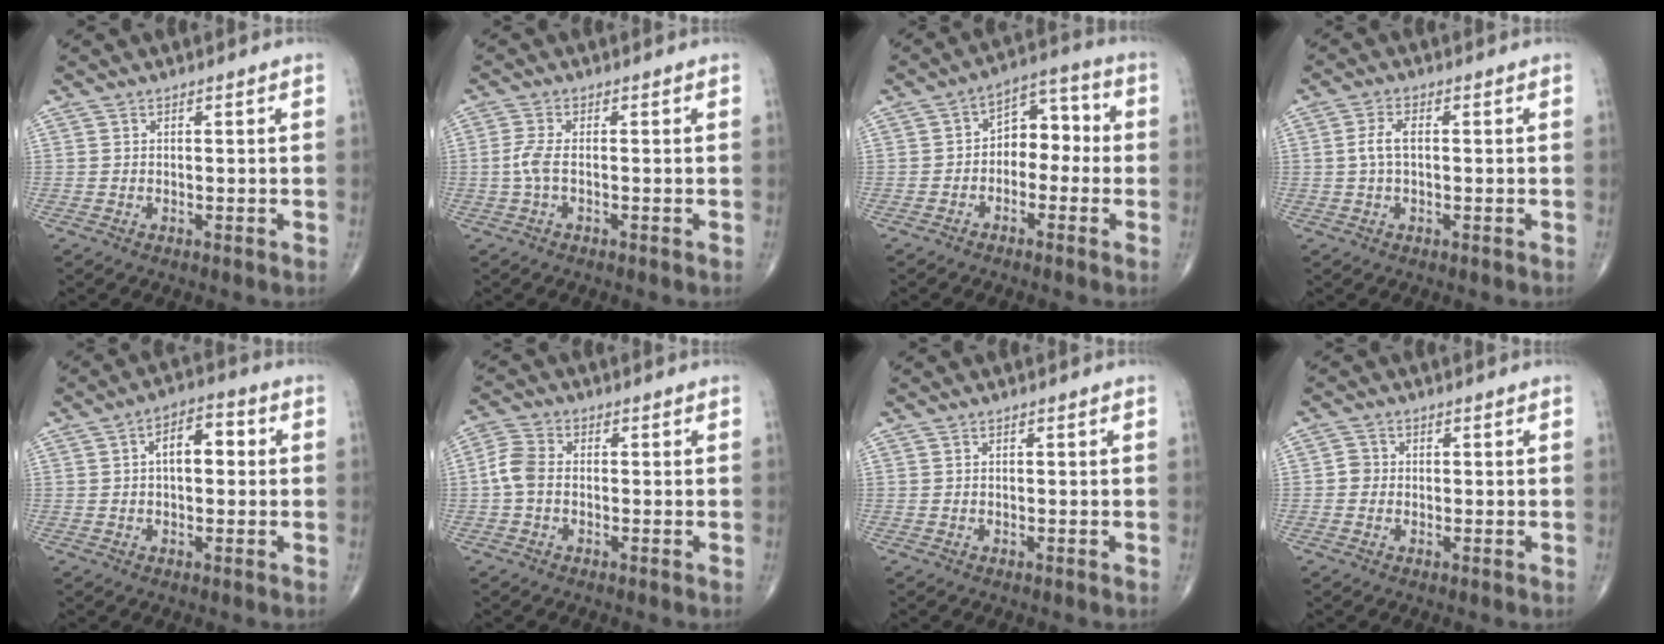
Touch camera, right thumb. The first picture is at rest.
{"total": 2.9, "force": [-0.5, 0.9, 2.7], "torque": [-0.075, -0.002, -0.015]}
{"total": 8.1, "force": [-1.2, 5.6, 5.6], "torque": [-0.045, 0.046, -0.035]}
{"total": 3.4, "force": [0.2, 1.6, 3.0], "torque": [-0.071, 0.009, 0.001]}
{"total": 7.2, "force": [0.9, 3.9, 5.9], "torque": [-0.076, 0.023, 0.006]}
{"total": 4.9, "force": [-0.6, 3.3, 3.5], "torque": [-0.077, 0.013, -0.022]}
{"total": 0.0}
{"total": 1.4, "force": [-0.1, 1.4, 0.4], "torque": [0.001, 0.004, -0.005]}